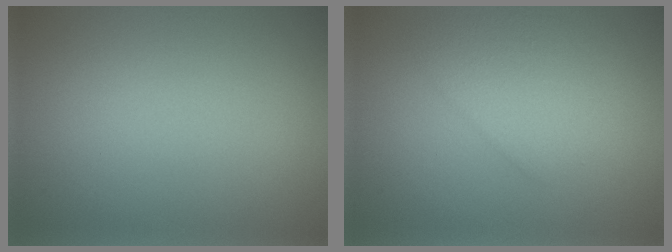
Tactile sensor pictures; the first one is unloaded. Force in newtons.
{"total": 3.0, "press": 3.0, "slide": 0.1}